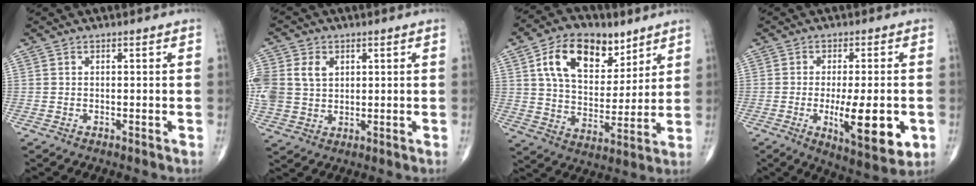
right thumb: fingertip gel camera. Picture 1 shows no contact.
{"total": 12.5, "force": [3.1, 9.9, 7.0], "torque": [-0.172, 0.007, 0.067]}
{"total": 16.9, "force": [8.2, 10.4, 10.5], "torque": [-0.140, -0.028, 0.149]}
{"total": 13.3, "force": [-3.0, 4.2, 12.3], "torque": [-0.178, -0.020, -0.038]}